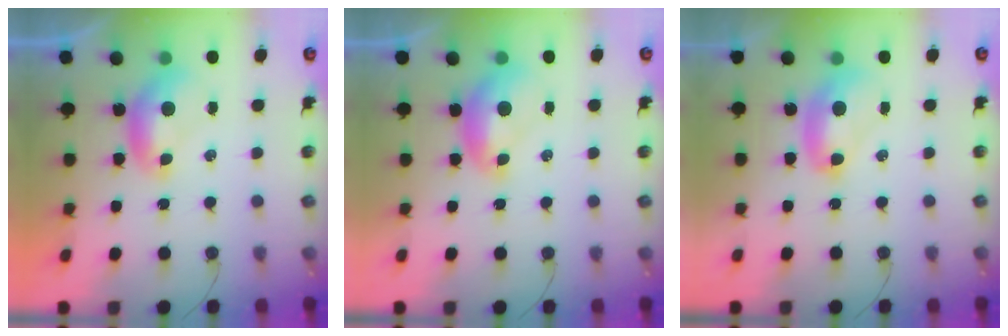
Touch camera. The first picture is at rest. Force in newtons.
{"total": 1.6, "press": 1.6, "slide": 0.4}
{"total": 2.6, "press": 2.6, "slide": 0.2}